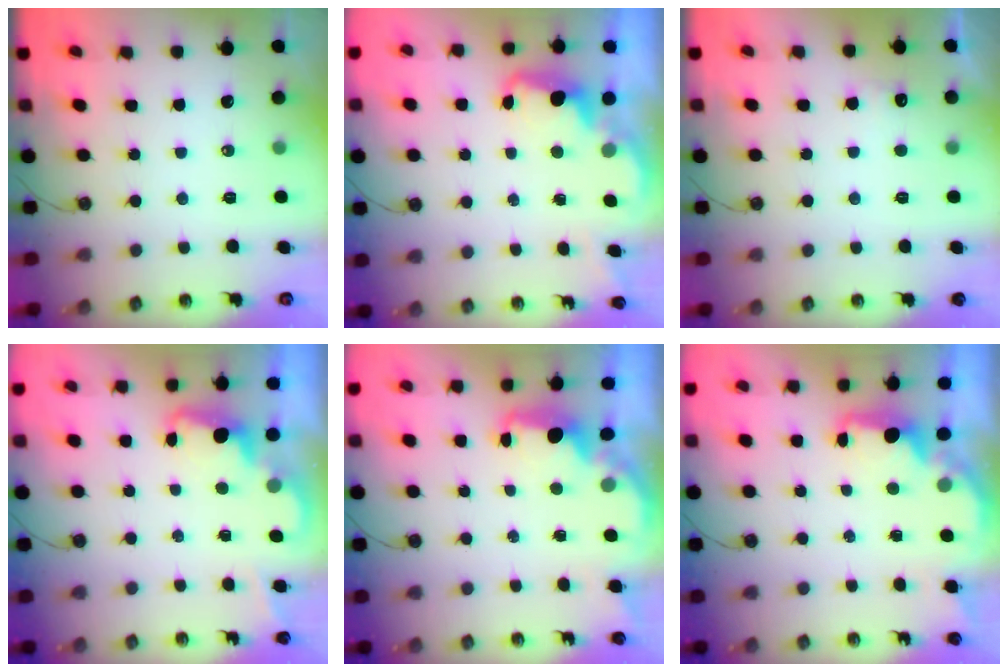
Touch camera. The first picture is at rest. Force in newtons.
{"total": 2.3, "press": 2.2, "slide": 0.7}
{"total": 5.8, "press": 5.6, "slide": 1.2}
{"total": 2.2, "press": 2.2, "slide": 0.5}
{"total": 2.2, "press": 2.1, "slide": 0.7}
{"total": 2.3, "press": 2.2, "slide": 0.8}